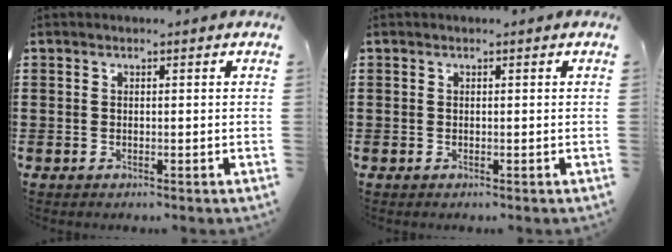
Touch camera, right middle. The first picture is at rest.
{"total": 0.0}